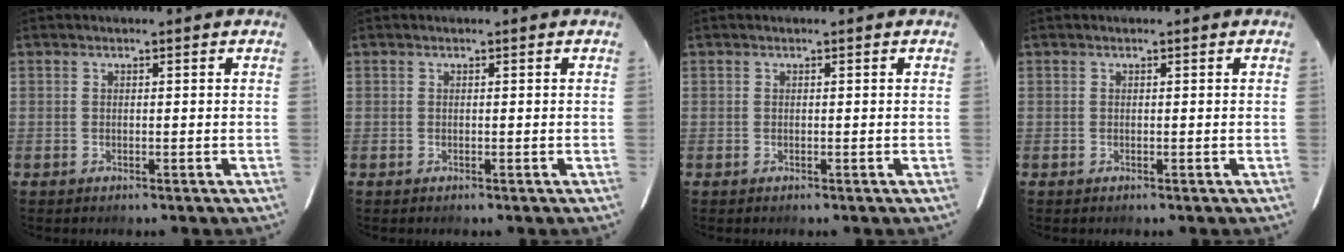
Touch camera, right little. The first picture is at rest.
{"total": 0.0}
{"total": 0.0}
{"total": 0.0}